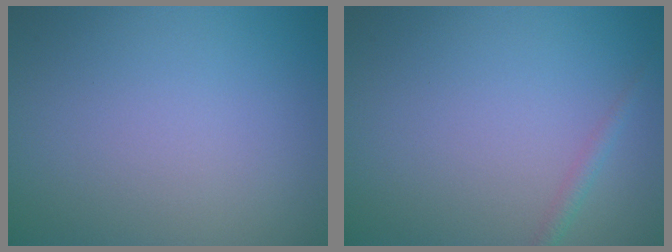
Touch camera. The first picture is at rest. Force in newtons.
{"total": 1.1, "press": 1.1, "slide": 0.0}